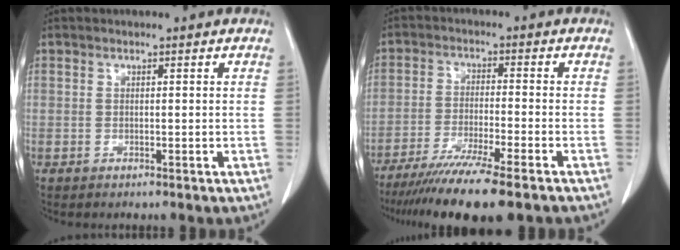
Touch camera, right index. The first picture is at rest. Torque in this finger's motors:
{"motor_torque": [1.36, -0.78, 0.79, 0.21]}